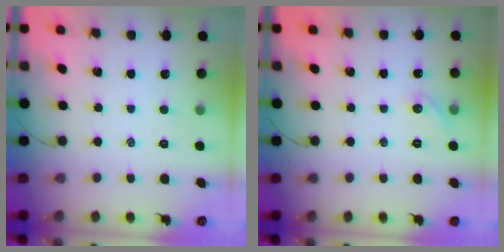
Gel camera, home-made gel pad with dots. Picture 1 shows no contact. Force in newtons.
{"total": 4.9, "press": 4.7, "slide": 1.3}